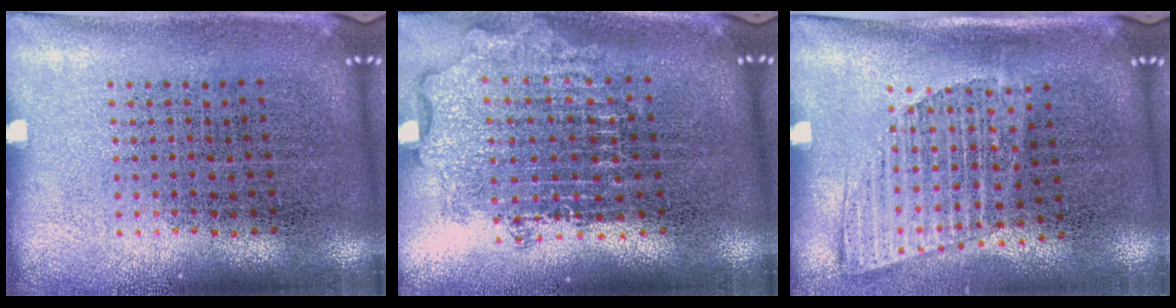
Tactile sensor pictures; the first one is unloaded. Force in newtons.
{"total": 1.9, "press": 1.5, "slide": 1.1}
{"total": 1.4, "press": 1.1, "slide": 0.9}